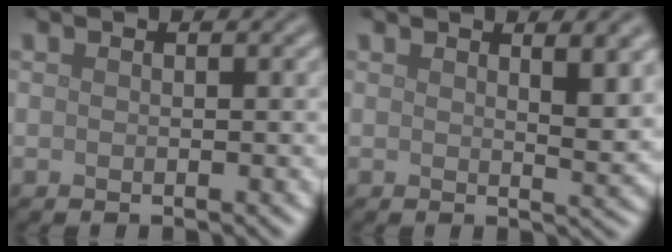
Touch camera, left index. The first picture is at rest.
{"total": 3.7, "force": [1.9, 1.1, 2.9], "torque": [-0.033, -0.004, 0.029]}